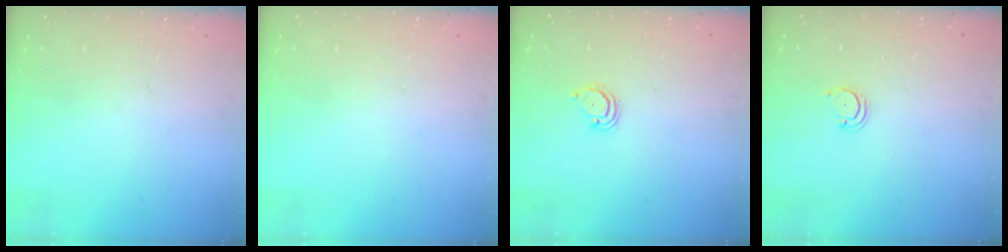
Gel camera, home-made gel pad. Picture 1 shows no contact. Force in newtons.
{"total": 0.0}
{"total": 3.0, "press": 3.0, "slide": 0.2}
{"total": 2.7, "press": 2.7, "slide": 0.3}